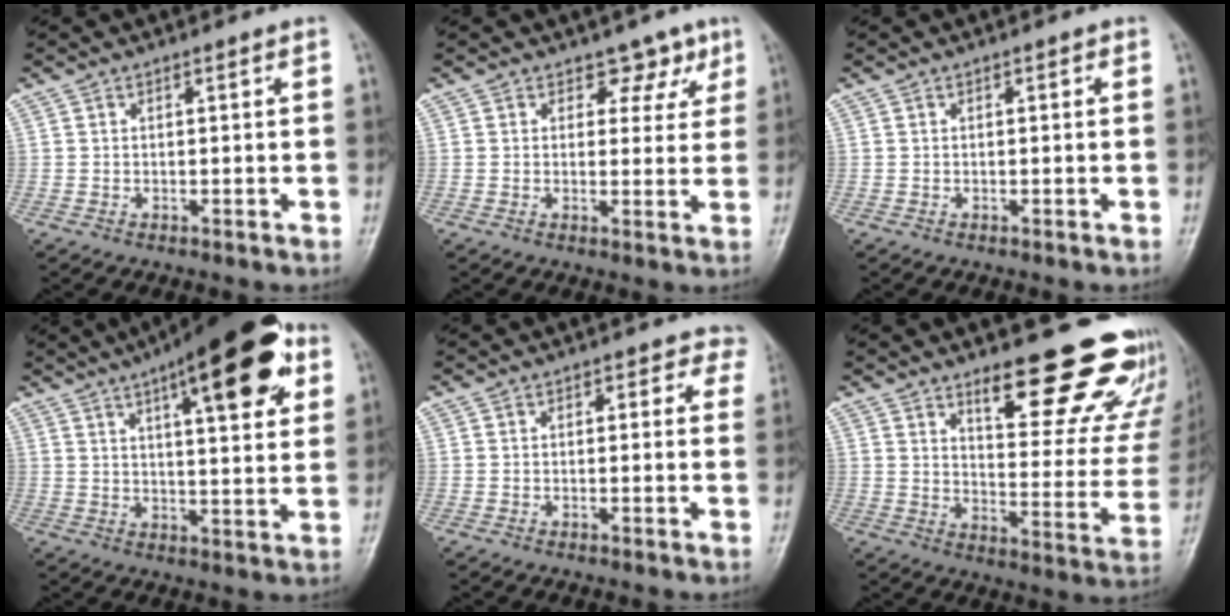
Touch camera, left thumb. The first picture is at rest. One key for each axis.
{"total": 4.3, "fx": 2.8, "fy": 3.0, "fz": 1.4, "tx": 0.018, "ty": -0.013, "tz": 0.033}
{"total": 0.0}
{"total": 19.7, "fx": 9.5, "fy": 6.2, "fz": 16.2, "tx": -0.206, "ty": -0.014, "tz": 0.131}
{"total": 2.9, "fx": 1.4, "fy": 2.1, "fz": 1.5, "tx": 0.022, "ty": 0.000, "tz": 0.003}
{"total": 21.7, "fx": 16.0, "fy": 6.8, "fz": 12.9, "tx": -0.118, "ty": -0.109, "tz": 0.206}